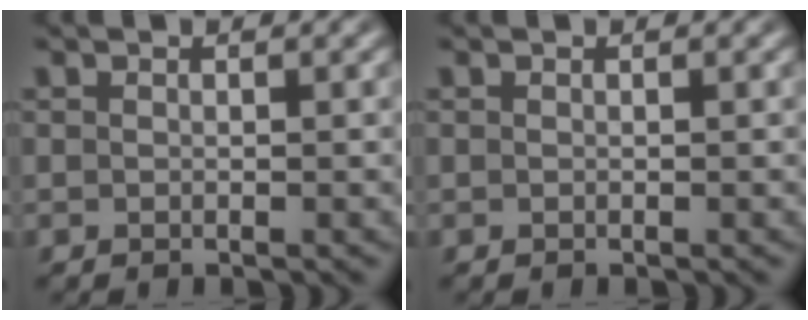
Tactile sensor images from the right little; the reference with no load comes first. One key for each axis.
{"total": 0.0}